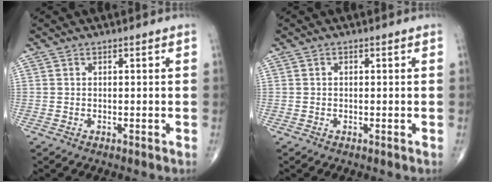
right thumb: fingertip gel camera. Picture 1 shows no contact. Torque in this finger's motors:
{"motor_torque": [-0.28, -0.03, 0.07, 0.11, -0.01]}